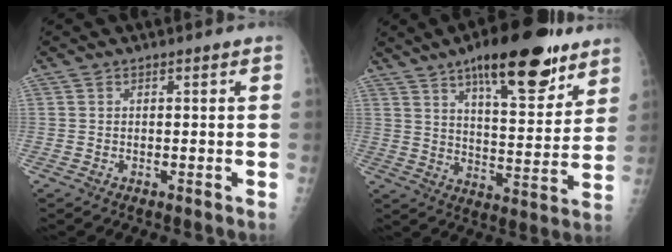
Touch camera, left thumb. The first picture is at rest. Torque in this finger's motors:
{"motor_torque": [0.58, 0.48, 1.37, -1.16, 0.34]}